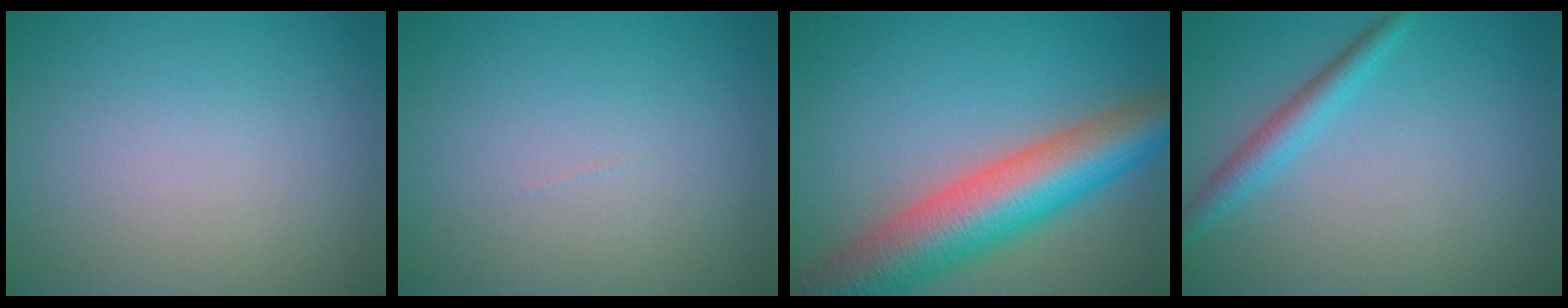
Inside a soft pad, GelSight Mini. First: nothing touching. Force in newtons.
{"total": 0.0}
{"total": 11.0, "press": 10.9, "slide": 0.5}
{"total": 2.4, "press": 2.4, "slide": 0.1}